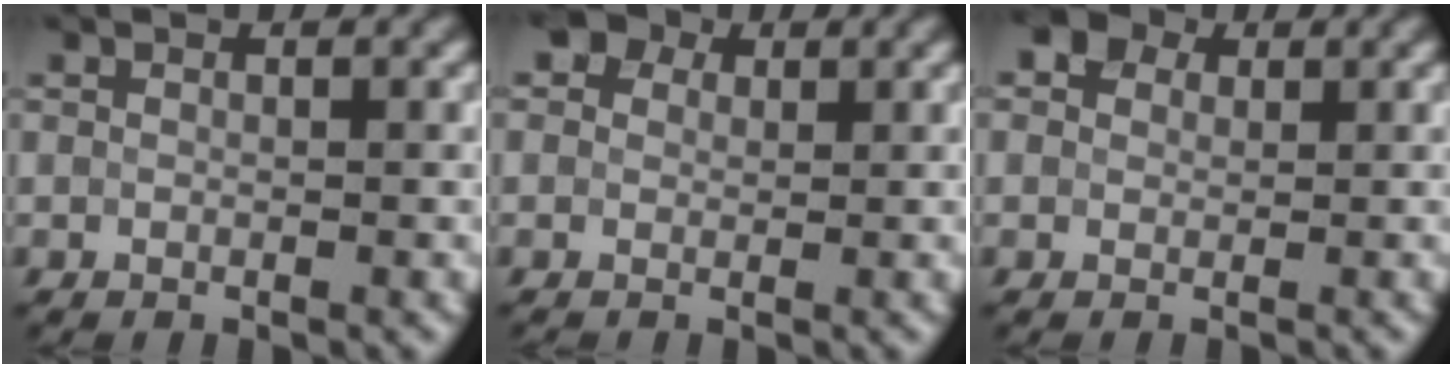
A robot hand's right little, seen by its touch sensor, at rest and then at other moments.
{"total": 4.2, "force": [1.6, 3.4, 1.7], "torque": [-0.021, 0.025, -0.007]}
{"total": 3.3, "force": [1.6, 2.5, 1.3], "torque": [-0.012, 0.020, 0.003]}